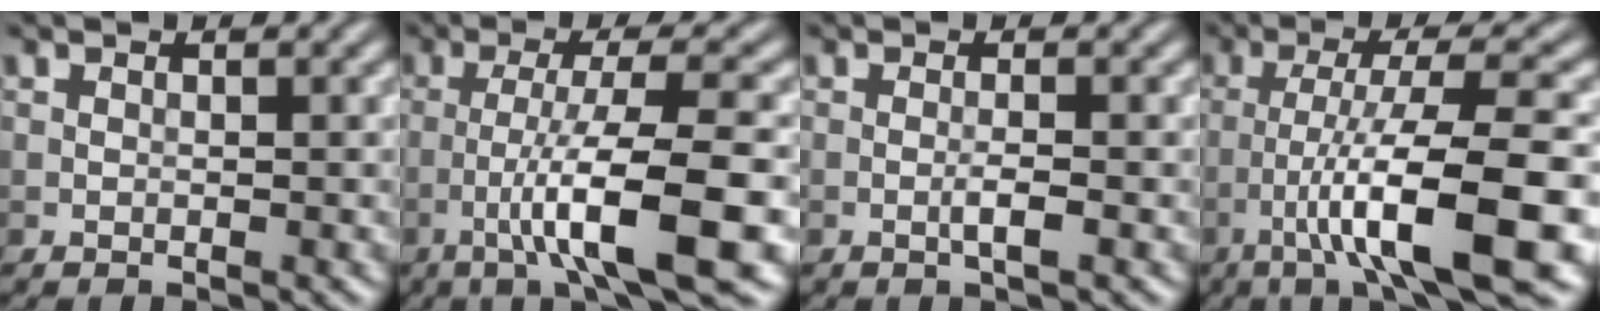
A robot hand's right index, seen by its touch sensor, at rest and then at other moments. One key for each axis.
{"total": 9.3, "fx": -3.6, "fy": 1.2, "fz": 8.5, "tx": -0.134, "ty": 0.010, "tz": -0.060}
{"total": 1.4, "fx": -0.5, "fy": 0.0, "fz": 1.3, "tx": -0.024, "ty": 0.001, "tz": -0.011}
{"total": 10.5, "fx": -4.3, "fy": 1.4, "fz": 9.5, "tx": -0.149, "ty": 0.015, "tz": -0.066}